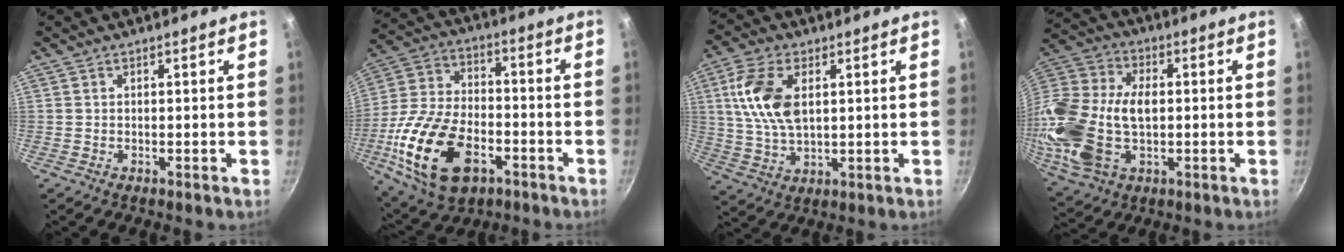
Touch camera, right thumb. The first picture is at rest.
{"total": 21.5, "force": [-7.7, 12.8, 15.4], "torque": [-0.294, 0.028, -0.137]}
{"total": 11.6, "force": [2.8, 6.5, 9.2], "torque": [-0.175, -0.004, 0.055]}
{"total": 21.7, "force": [-1.2, 13.9, 16.7], "torque": [-0.341, 0.022, -0.019]}